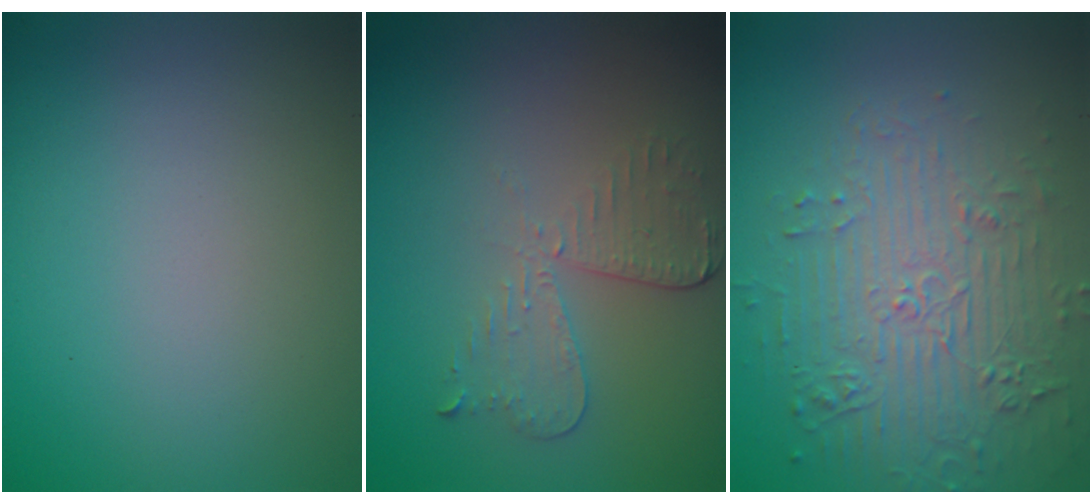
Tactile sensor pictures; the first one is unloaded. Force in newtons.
{"total": 3.0, "press": 2.6, "slide": 1.5}
{"total": 4.8, "press": 4.2, "slide": 2.4}